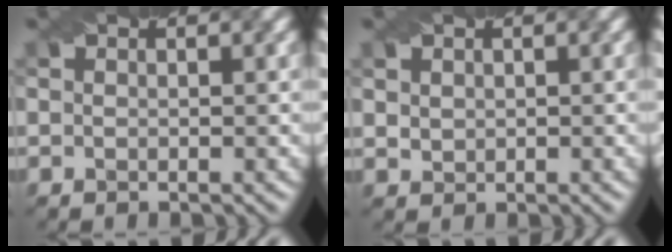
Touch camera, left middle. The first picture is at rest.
{"total": 1.3, "force": [0.7, 1.0, 0.4], "torque": [-0.011, 0.005, 0.018]}